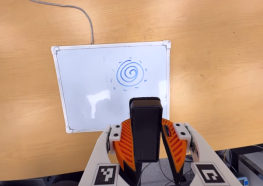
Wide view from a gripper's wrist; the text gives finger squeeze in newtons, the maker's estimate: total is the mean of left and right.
{"total": 7.1, "left": 5.6, "right": 8.7}